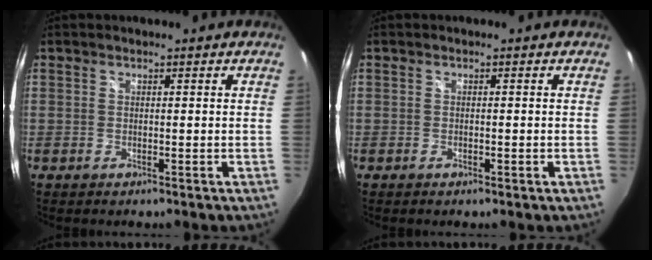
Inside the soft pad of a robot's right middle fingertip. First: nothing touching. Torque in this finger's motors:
{"motor_torque": [-0.23, 0.17, -0.01, 0.00]}